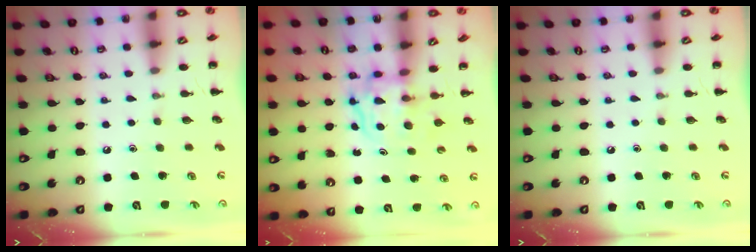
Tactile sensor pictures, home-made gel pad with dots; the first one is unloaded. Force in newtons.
{"total": 3.5, "press": 3.5, "slide": 0.3}
{"total": 0.0}